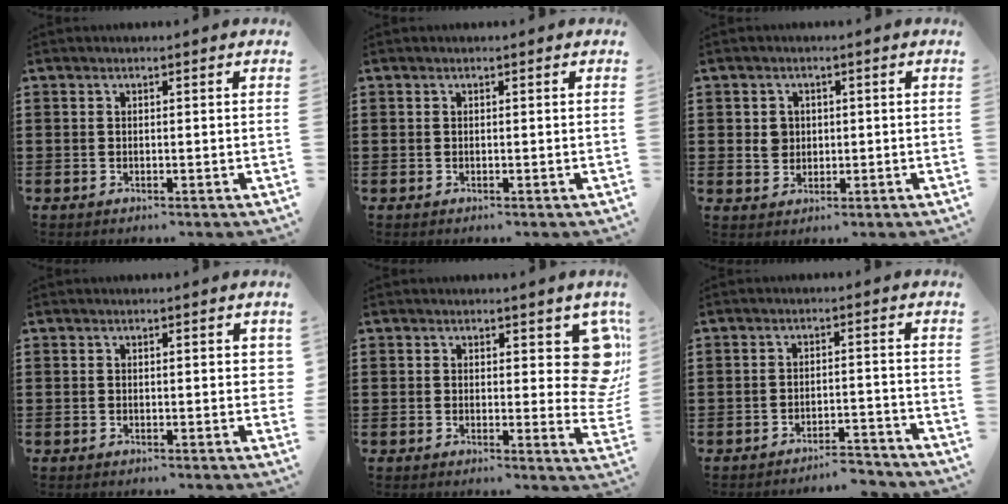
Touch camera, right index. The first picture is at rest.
{"total": 0.0}
{"total": 2.7, "force": [0.3, 2.4, 1.3], "torque": [-0.033, 0.008, 0.004]}
{"total": 1.4, "force": [0.3, 0.5, 1.2], "torque": [-0.016, 0.002, 0.003]}
{"total": 7.2, "force": [2.6, 3.6, 5.7], "torque": [-0.055, -0.008, 0.042]}
{"total": 3.5, "force": [-3.4, 0.0, 0.6], "torque": [-0.016, -0.001, -0.071]}